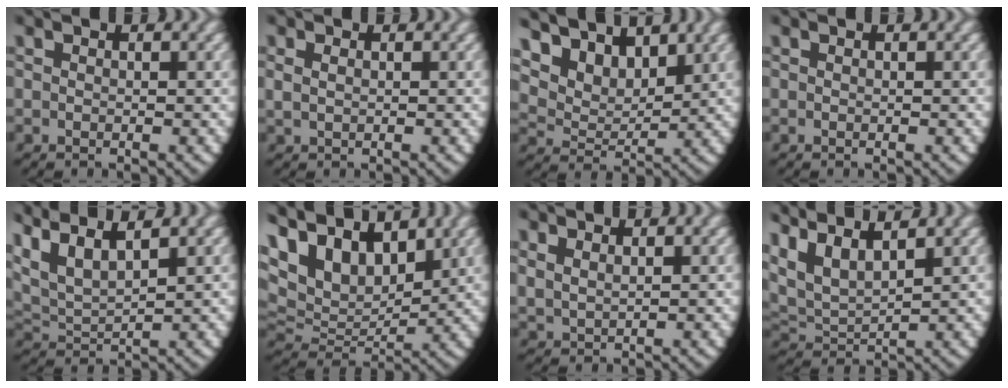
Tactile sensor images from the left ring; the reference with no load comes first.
{"total": 0.9, "force": [0.4, 0.6, 0.6], "torque": [-0.023, -0.007, 0.016]}
{"total": 8.9, "force": [4.0, 6.5, 4.7], "torque": [-0.102, -0.004, 0.061]}
{"total": 0.0}
{"total": 8.8, "force": [3.3, 6.4, 5.2], "torque": [-0.139, -0.007, 0.051]}
{"total": 12.3, "force": [3.5, 9.3, 7.2], "torque": [-0.171, -0.022, 0.061]}
{"total": 2.2, "force": [1.4, 1.6, 0.8], "torque": [-0.032, -0.008, 0.038]}
{"total": 8.5, "force": [2.6, 6.6, 4.8], "torque": [-0.136, -0.014, 0.041]}